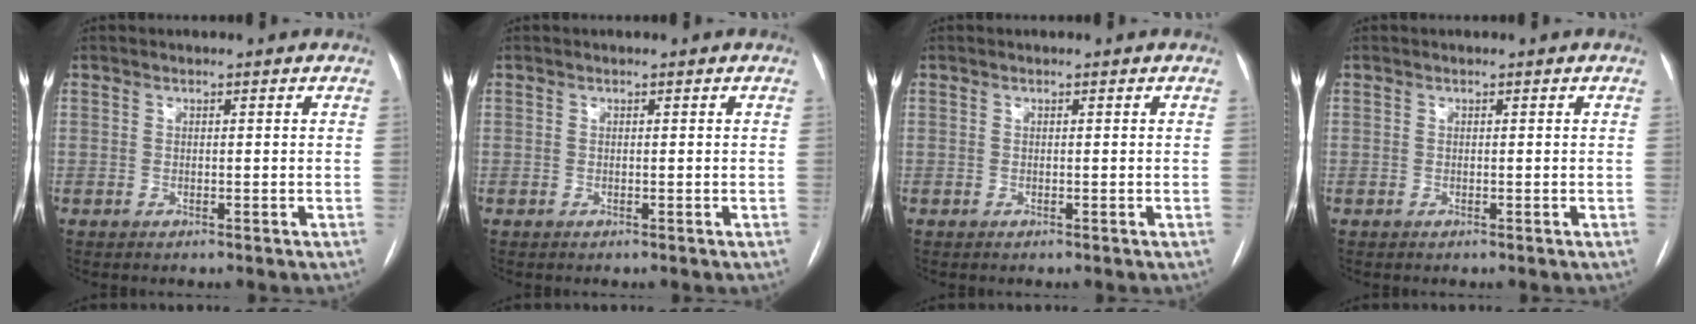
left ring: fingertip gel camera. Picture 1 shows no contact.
{"total": 0.0}
{"total": 0.0}
{"total": 0.0}